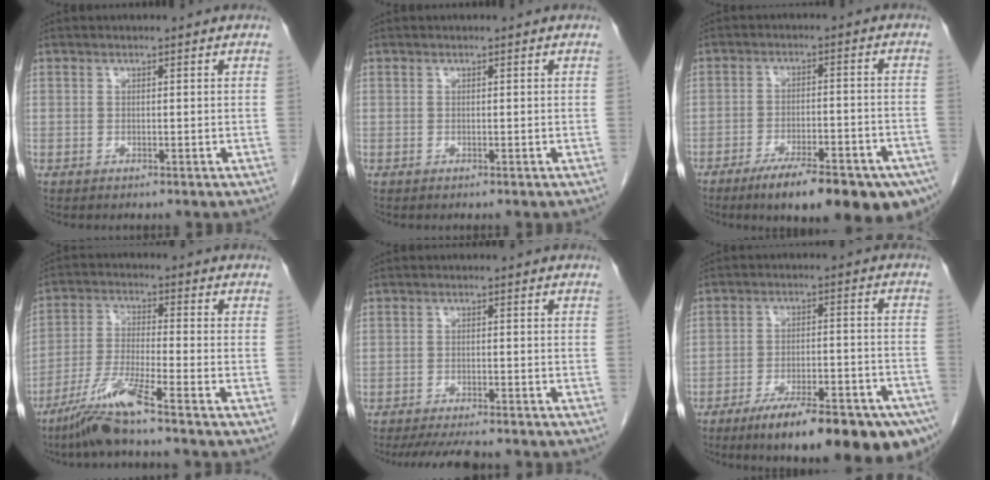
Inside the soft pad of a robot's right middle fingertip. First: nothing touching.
{"total": 0.0}
{"total": 18.0, "force": [-12.3, 4.0, 12.6], "torque": [-0.117, 0.001, -0.170]}
{"total": 8.2, "force": [-6.1, -1.0, 5.5], "torque": [-0.113, -0.033, -0.123]}
{"total": 7.3, "force": [-6.4, 0.9, 3.2], "torque": [-0.046, -0.016, -0.098]}
{"total": 20.1, "force": [-13.8, 3.8, 14.2], "torque": [-0.139, 0.006, -0.196]}